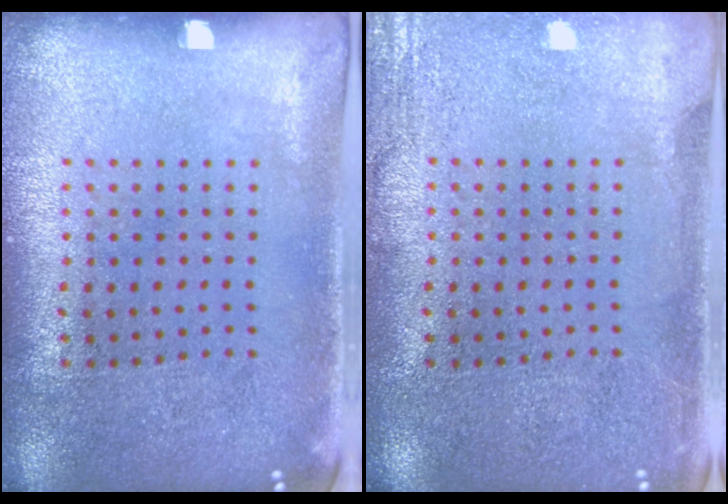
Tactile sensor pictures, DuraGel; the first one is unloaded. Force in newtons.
{"total": 2.4, "press": 2.4, "slide": 0.3}